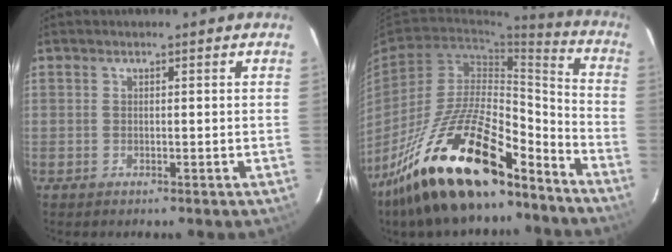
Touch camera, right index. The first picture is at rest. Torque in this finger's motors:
{"motor_torque": [2.02, -0.12, 1.05, 0.21]}